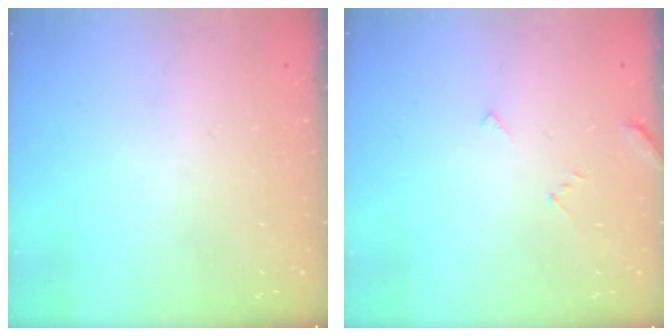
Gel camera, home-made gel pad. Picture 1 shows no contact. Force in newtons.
{"total": 3.1, "press": 3.1, "slide": 0.2}